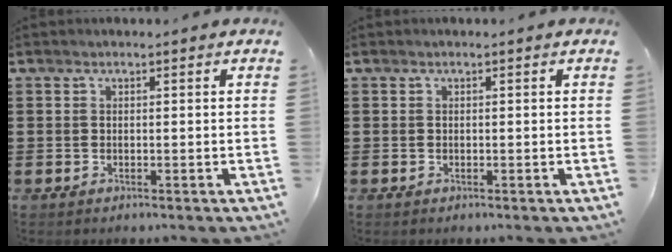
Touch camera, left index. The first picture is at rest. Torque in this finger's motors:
{"motor_torque": [0.13, 0.09, 0.06, 0.01]}